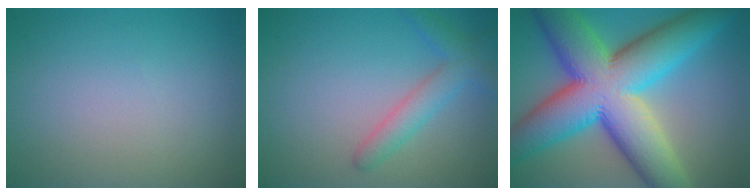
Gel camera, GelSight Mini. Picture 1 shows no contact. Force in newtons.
{"total": 3.0, "press": 3.0, "slide": 0.2}
{"total": 16.5, "press": 16.5, "slide": 0.3}